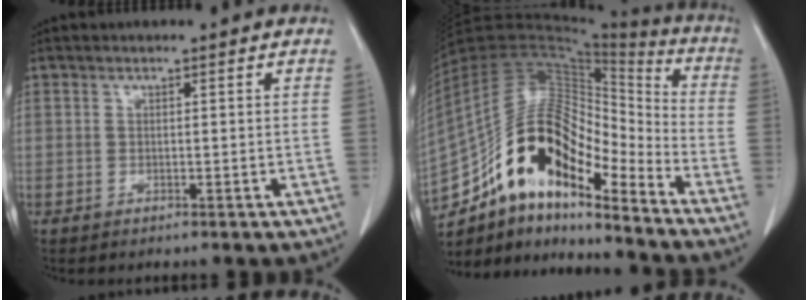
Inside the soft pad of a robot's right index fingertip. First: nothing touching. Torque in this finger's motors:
{"motor_torque": [1.43, -0.71, 1.05, 0.21]}